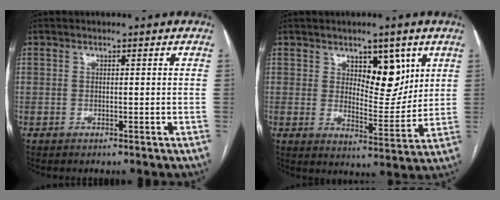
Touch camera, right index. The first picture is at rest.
{"total": 6.9, "force": [3.8, 3.4, 4.6], "torque": [-0.058, -0.006, 0.066]}